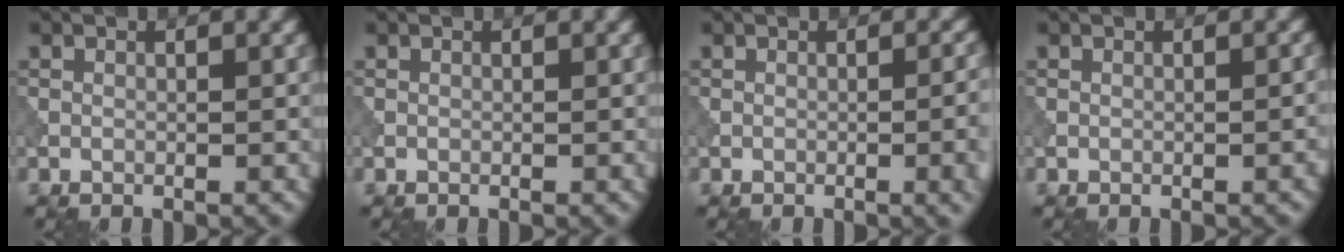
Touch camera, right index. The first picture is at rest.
{"total": 0.0}
{"total": 3.5, "force": [-0.2, 1.0, 3.4], "torque": [-0.036, 0.002, -0.003]}
{"total": 0.9, "force": [-0.1, 0.2, 0.9], "torque": [-0.012, 0.000, 0.001]}